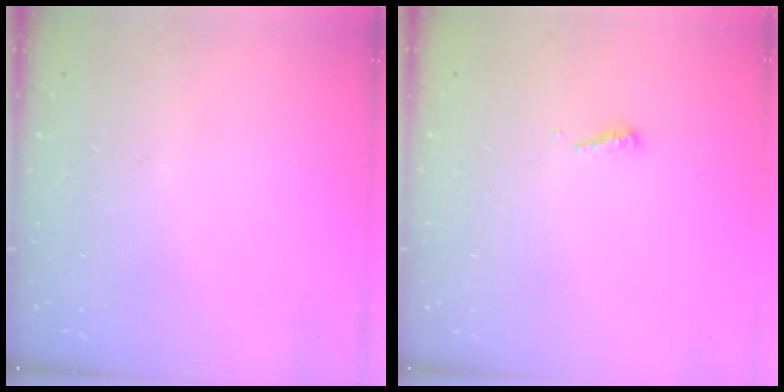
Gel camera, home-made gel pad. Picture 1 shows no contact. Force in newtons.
{"total": 4.0, "press": 4.0, "slide": 0.4}